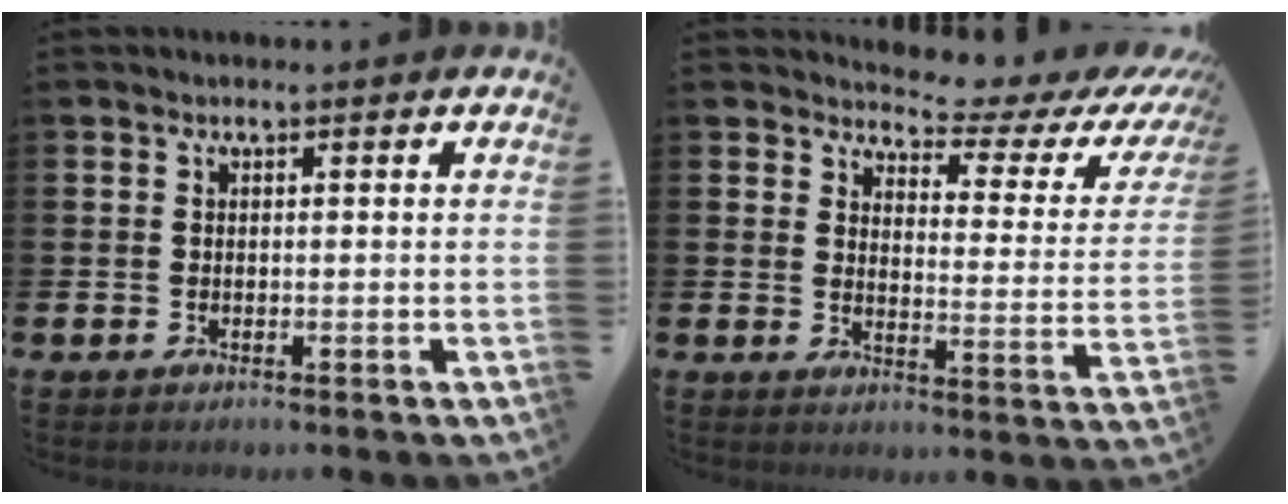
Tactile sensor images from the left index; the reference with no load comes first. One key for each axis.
{"total": 4.4, "fx": 4.0, "fy": 1.2, "fz": 1.2, "tx": -0.029, "ty": -0.044, "tz": 0.058}